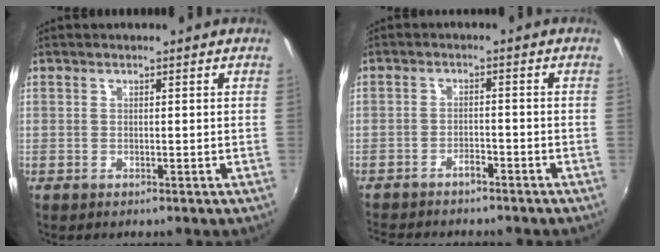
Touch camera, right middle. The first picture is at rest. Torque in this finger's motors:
{"motor_torque": [1.07, -1.07, 0.10, 0.07]}